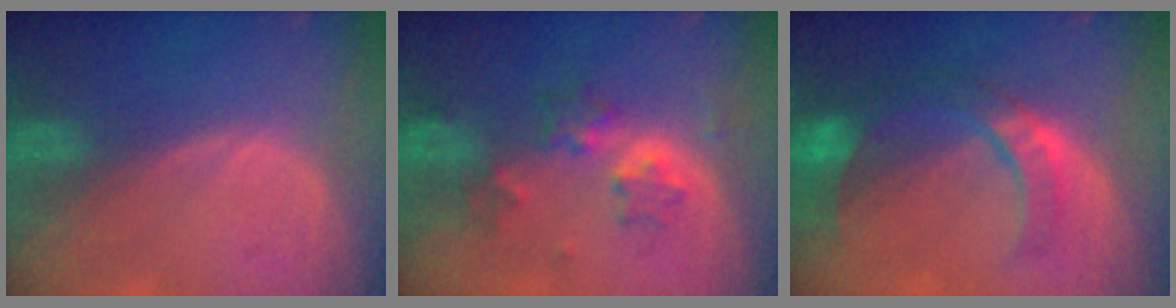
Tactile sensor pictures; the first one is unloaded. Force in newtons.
{"total": 5.3, "press": 5.2, "slide": 0.9}
{"total": 8.8, "press": 7.8, "slide": 4.0}